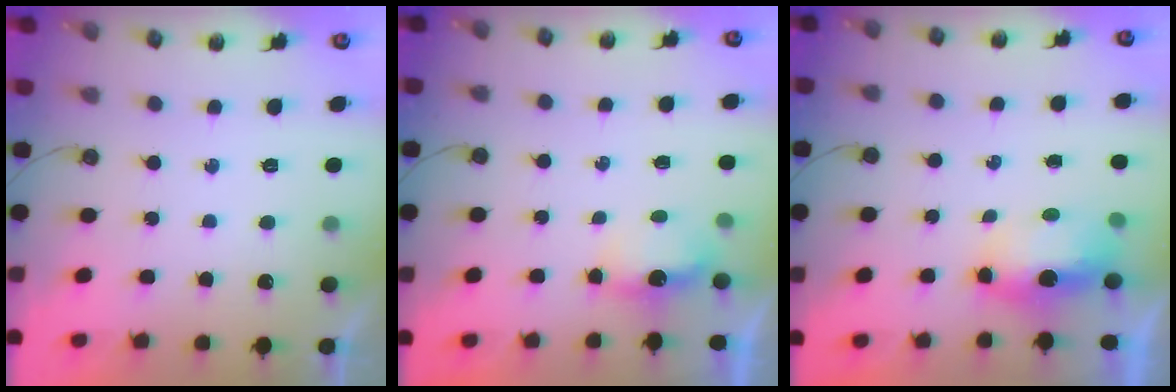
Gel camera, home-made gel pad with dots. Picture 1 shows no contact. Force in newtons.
{"total": 3.4, "press": 3.4, "slide": 0.5}
{"total": 15.7, "press": 8.7, "slide": 13.1}